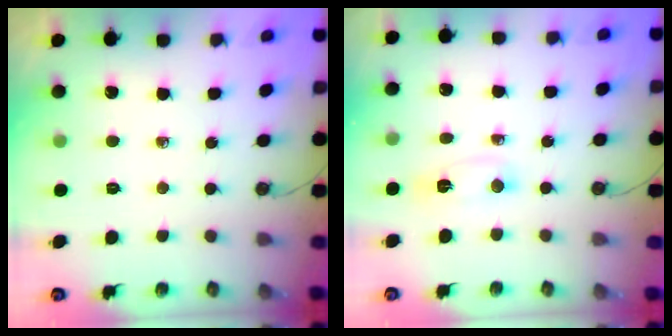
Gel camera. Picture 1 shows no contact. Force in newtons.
{"total": 3.5, "press": 3.2, "slide": 1.5}